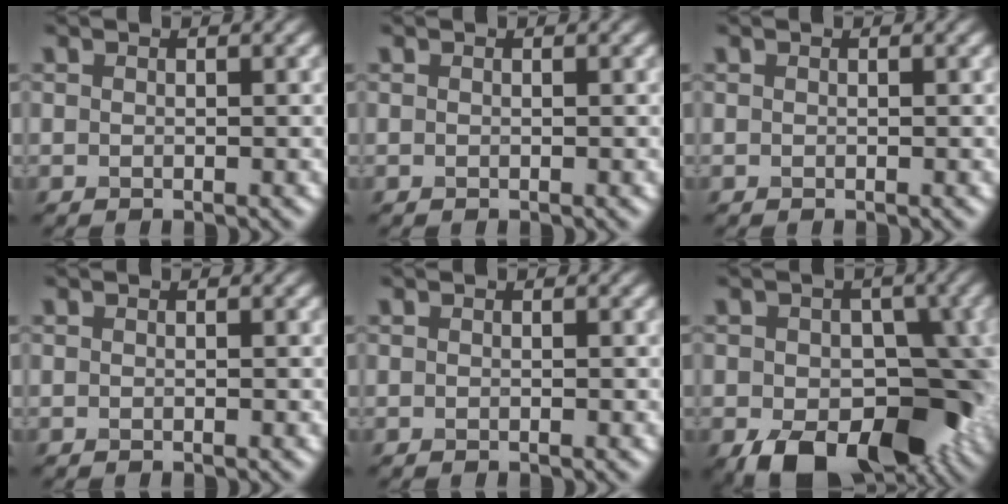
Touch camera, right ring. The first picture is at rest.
{"total": 0.0}
{"total": 0.0}
{"total": 0.0}
{"total": 0.0}
{"total": 11.5, "force": [-4.2, 7.0, 8.1], "torque": [-0.103, -0.014, -0.060]}